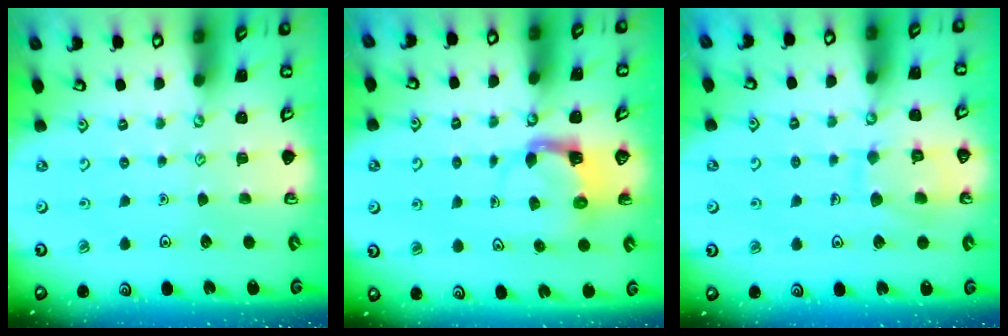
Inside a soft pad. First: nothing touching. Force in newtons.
{"total": 3.9, "press": 3.9, "slide": 0.6}
{"total": 10.3, "press": 10.2, "slide": 0.9}